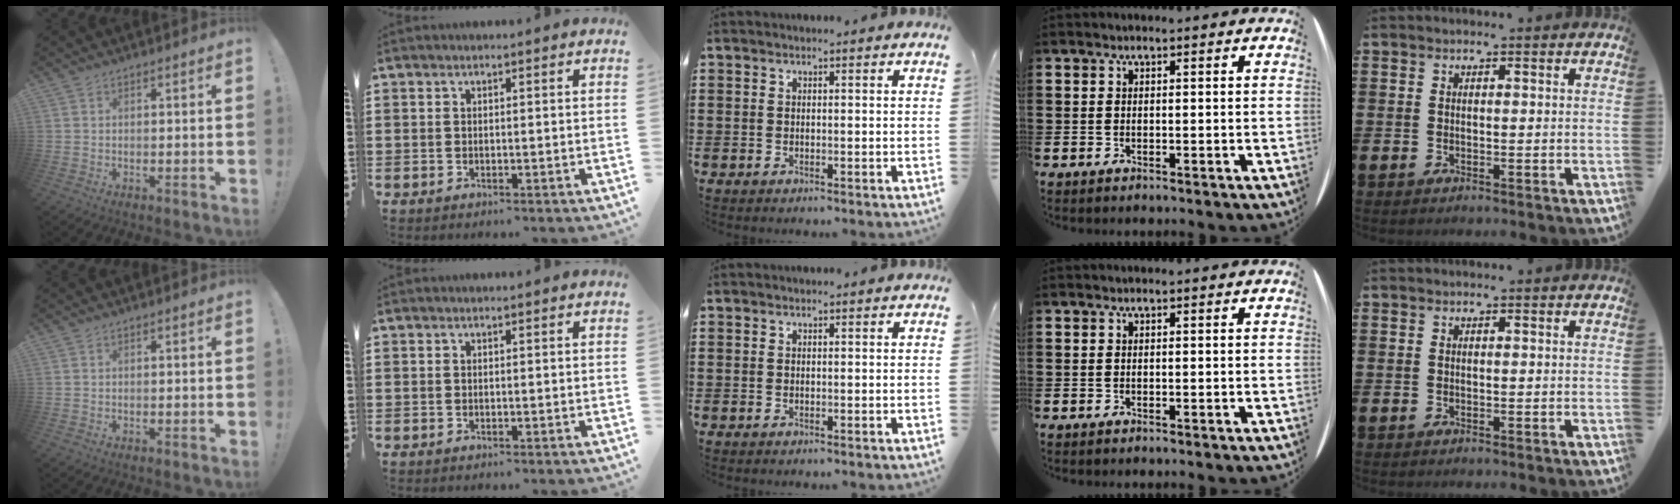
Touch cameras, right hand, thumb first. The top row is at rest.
{}